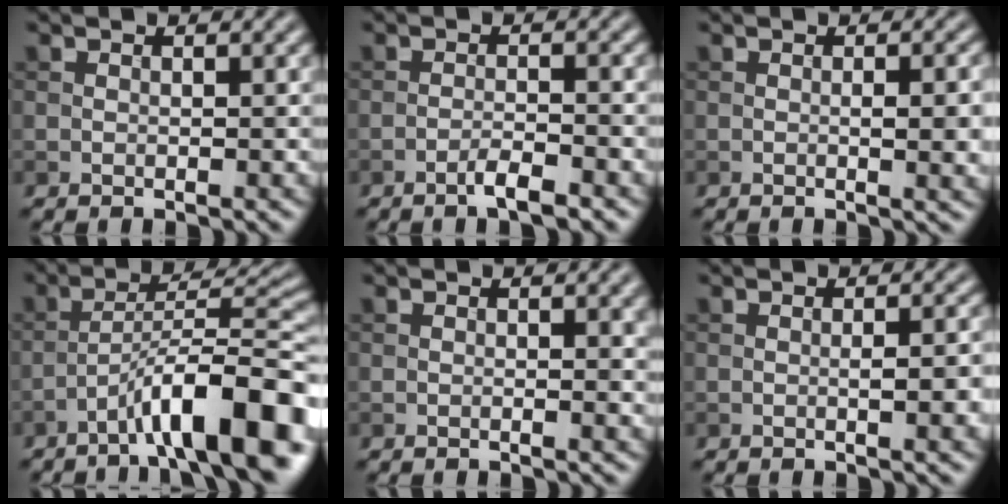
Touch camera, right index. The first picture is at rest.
{"total": 2.2, "force": [-1.5, 0.3, 1.7], "torque": [-0.027, 0.006, -0.031]}
{"total": 3.3, "force": [-0.1, 0.8, 3.2], "torque": [-0.048, -0.004, 0.000]}
{"total": 11.4, "force": [-6.1, 2.3, 9.4], "torque": [-0.139, 0.024, -0.094]}
{"total": 2.2, "force": [0.3, 0.6, 2.1], "torque": [-0.021, 0.001, 0.000]}
{"total": 3.0, "force": [-0.3, 0.7, 2.9], "torque": [-0.040, 0.000, -0.003]}